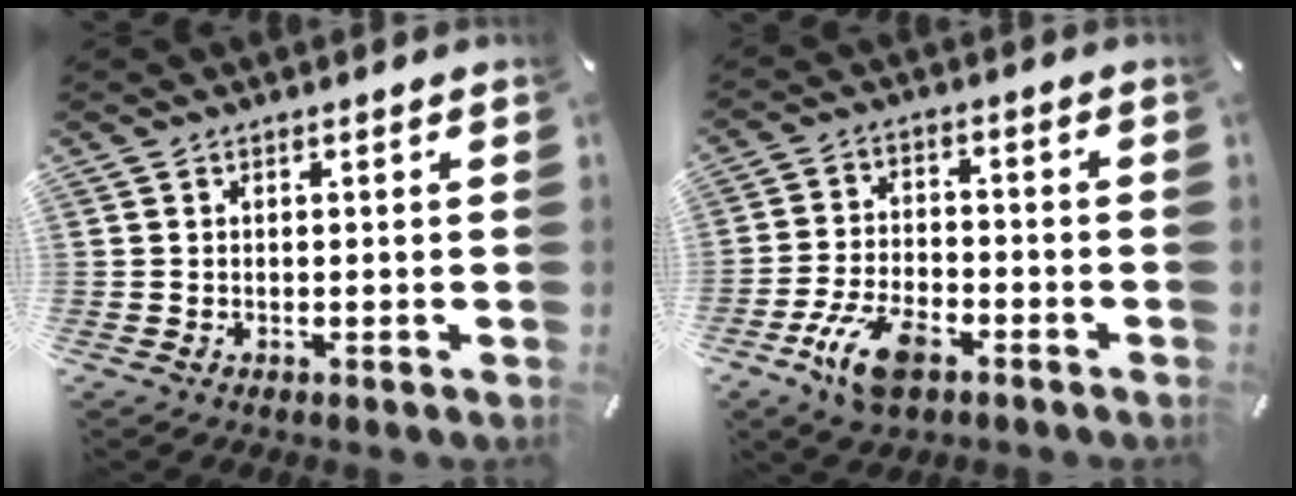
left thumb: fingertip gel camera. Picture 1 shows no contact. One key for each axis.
{"total": 10.3, "fx": -5.7, "fy": 5.2, "fz": 6.8, "tx": -0.143, "ty": 0.022, "tz": -0.106}